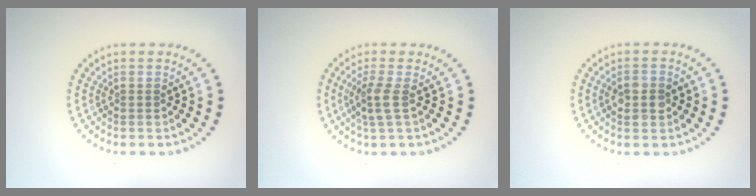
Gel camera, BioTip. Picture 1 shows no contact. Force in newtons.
{"total": 2.0, "press": 1.7, "slide": 1.1}
{"total": 2.7, "press": 2.7, "slide": 0.1}